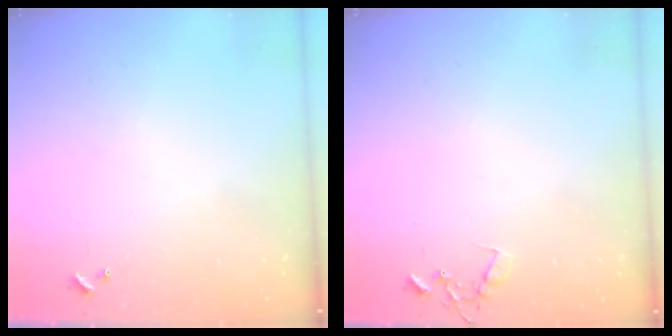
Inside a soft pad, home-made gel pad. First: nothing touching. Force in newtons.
{"total": 7.1, "press": 7.1, "slide": 0.5}